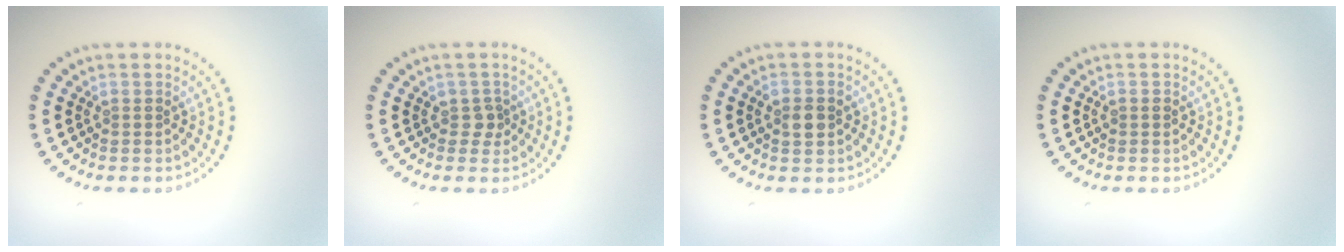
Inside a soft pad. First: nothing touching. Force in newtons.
{"total": 1.2, "press": 1.0, "slide": 0.8}
{"total": 2.3, "press": 2.3, "slide": 0.0}
{"total": 0.7, "press": 0.7, "slide": 0.1}